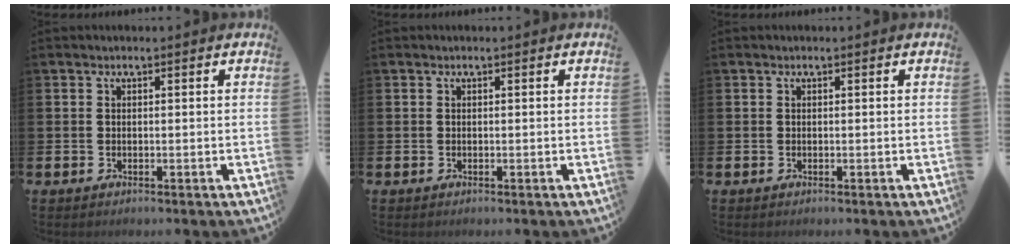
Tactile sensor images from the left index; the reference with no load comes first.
{"total": 0.0}
{"total": 0.0}